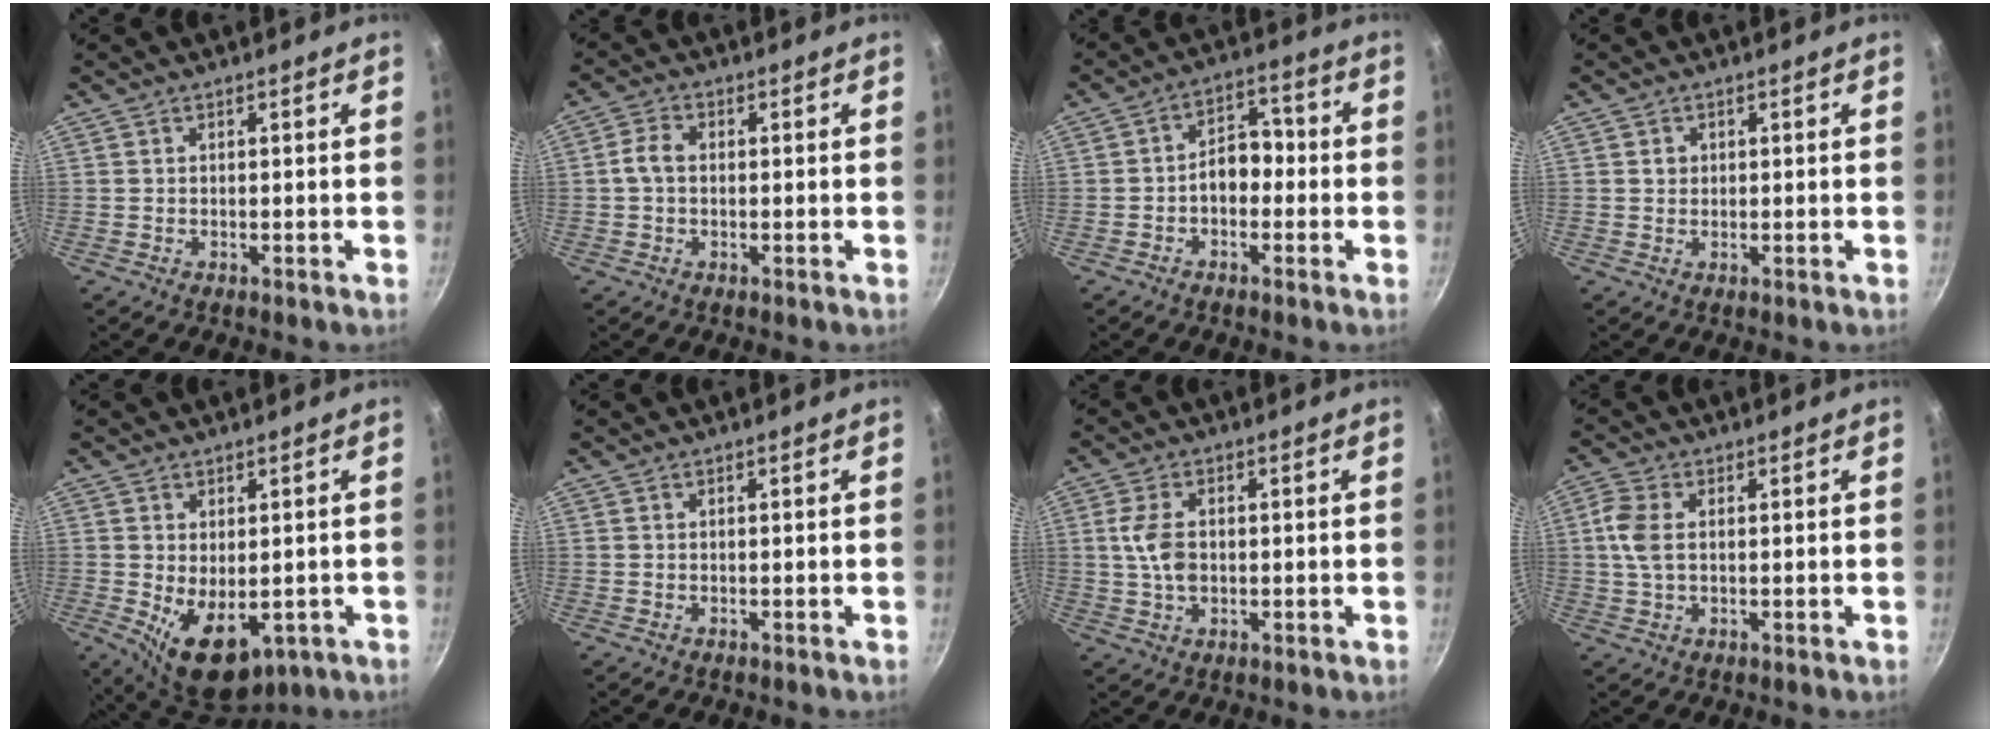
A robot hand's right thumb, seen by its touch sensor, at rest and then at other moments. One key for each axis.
{"total": 3.8, "fx": -0.1, "fy": 2.6, "fz": 2.7, "tx": -0.053, "ty": 0.012, "tz": -0.006}
{"total": 6.6, "fx": -1.2, "fy": 4.5, "fz": 4.7, "tx": -0.047, "ty": 0.032, "tz": -0.033}
{"total": 1.4, "fx": 0.4, "fy": 1.3, "fz": 0.4, "tx": 0.000, "ty": 0.001, "tz": 0.004}
{"total": 11.8, "fx": -3.1, "fy": 6.9, "fz": 9.1, "tx": -0.131, "ty": -0.007, "tz": -0.023}
{"total": 0.0}
{"total": 5.8, "fx": 0.5, "fy": 3.5, "fz": 4.6, "tx": -0.092, "ty": 0.005, "tz": 0.009}
{"total": 3.9, "fx": 0.5, "fy": 2.2, "fz": 3.2, "tx": -0.086, "ty": 0.006, "tz": 0.007}